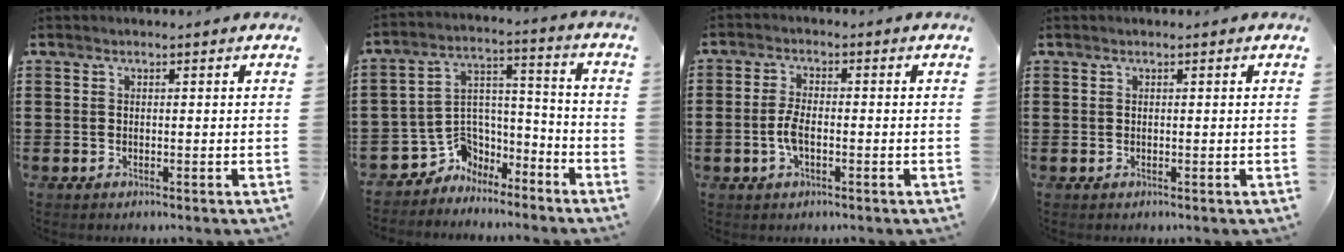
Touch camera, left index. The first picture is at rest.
{"total": 6.1, "force": [-4.6, 4.0, 0.6], "torque": [-0.026, 0.010, -0.091]}
{"total": 3.7, "force": [-0.9, 1.6, 3.3], "torque": [-0.081, -0.002, -0.023]}
{"total": 0.0}